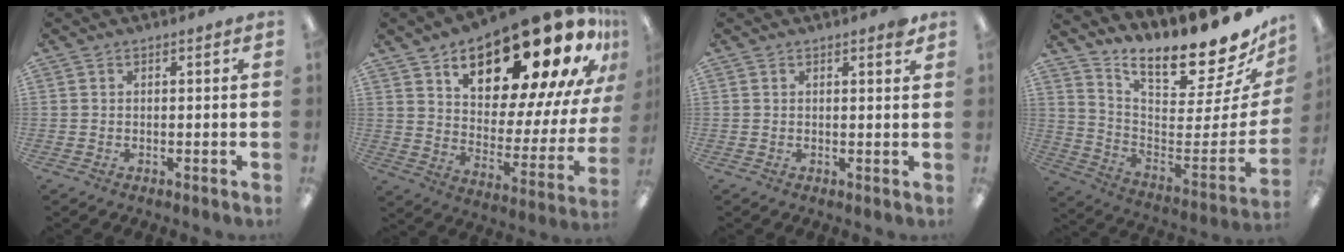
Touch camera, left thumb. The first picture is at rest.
{"total": 25.5, "force": [16.5, 9.8, 16.8], "torque": [-0.227, -0.114, 0.269]}
{"total": 1.6, "force": [1.3, 0.3, 0.9], "torque": [-0.004, -0.006, 0.020]}
{"total": 16.3, "force": [14.6, 2.9, 6.7], "torque": [-0.071, -0.144, 0.230]}